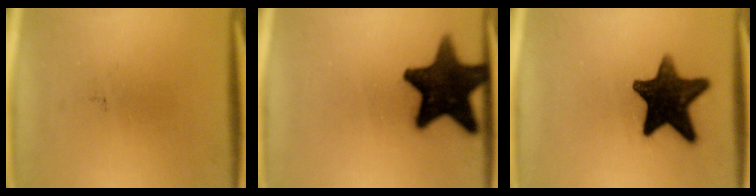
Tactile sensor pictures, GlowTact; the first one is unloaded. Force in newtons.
{"total": 16.2}
{"total": 14.7}